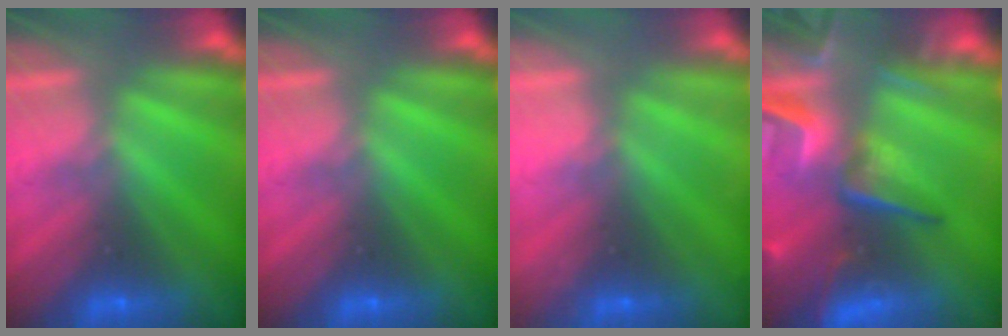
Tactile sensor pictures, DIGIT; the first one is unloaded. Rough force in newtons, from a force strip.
{"total": 0.0}
{"total": 2.2}
{"total": 7.6}